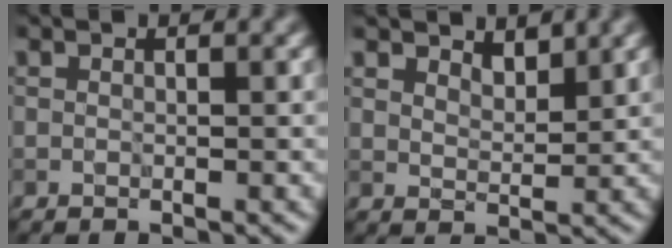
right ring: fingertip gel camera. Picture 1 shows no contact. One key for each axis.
{"total": 2.3, "fx": 2.1, "fy": 0.8, "fz": 0.6, "tx": -0.017, "ty": 0.000, "tz": 0.033}